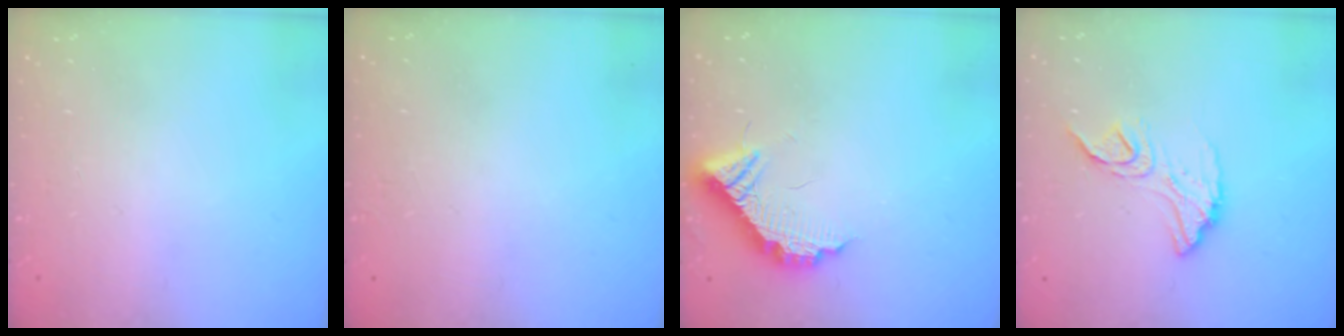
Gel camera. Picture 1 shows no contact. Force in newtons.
{"total": 4.7, "press": 4.7, "slide": 0.3}
{"total": 11.3, "press": 11.3, "slide": 0.5}
{"total": 12.1, "press": 12.1, "slide": 0.7}